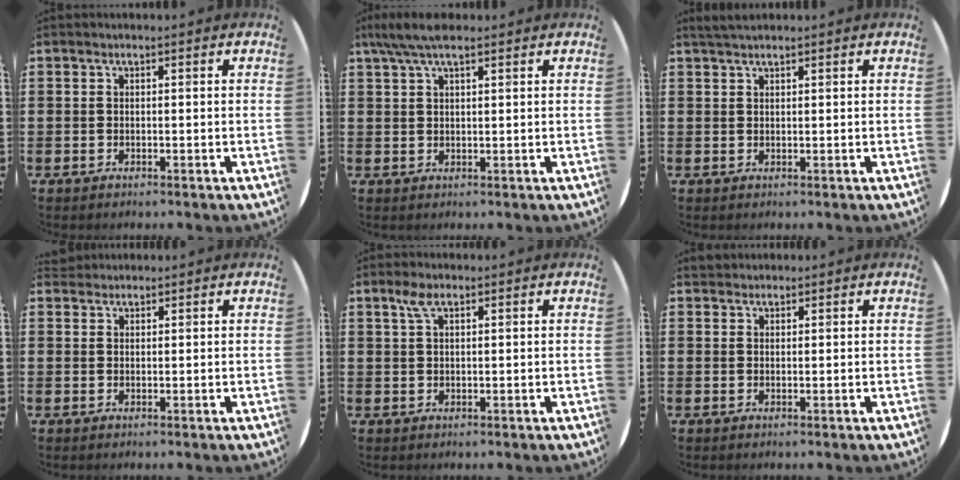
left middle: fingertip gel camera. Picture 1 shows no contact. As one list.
[{"total": 4.2, "force": [3.0, 1.1, 2.8], "torque": [-0.059, 0.006, 0.053]}, {"total": 1.5, "force": [1.4, 0.2, 0.6], "torque": [-0.012, 0.004, 0.025]}, {"total": 1.3, "force": [1.2, 0.4, -0.1], "torque": [0.001, 0.005, 0.023]}, {"total": 2.6, "force": [1.5, 1.0, 1.9], "torque": [-0.042, 0.008, 0.025]}, {"total": 1.1, "force": [1.0, 0.3, -0.2], "torque": [0.002, 0.003, 0.020]}]